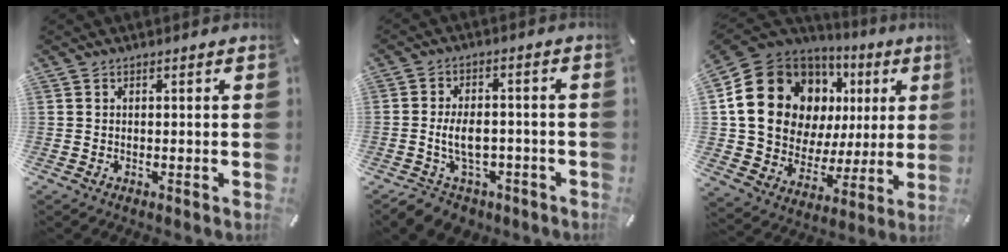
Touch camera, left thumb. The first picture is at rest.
{"total": 8.8, "force": [-2.4, 6.4, 5.5], "torque": [-0.105, 0.018, -0.039]}
{"total": 22.3, "force": [7.3, 17.2, 12.2], "torque": [-0.208, -0.042, 0.151]}